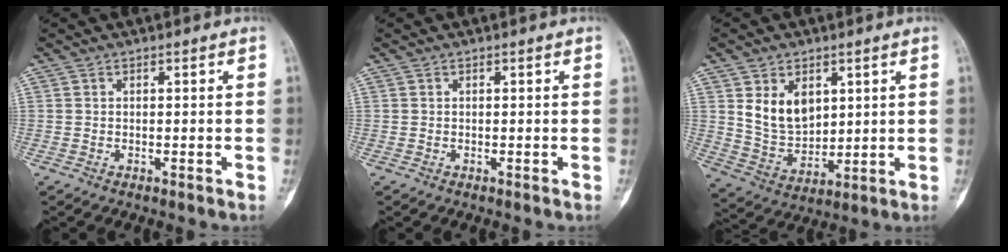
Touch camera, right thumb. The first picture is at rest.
{"total": 0.0}
{"total": 9.9, "force": [3.5, 6.9, 6.2], "torque": [-0.086, -0.025, 0.084]}